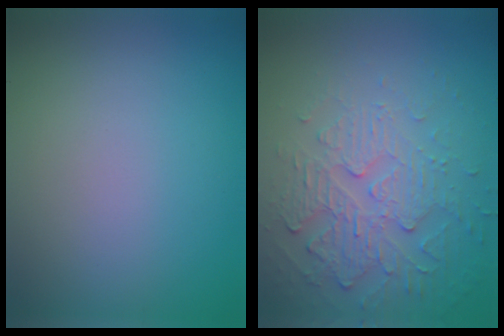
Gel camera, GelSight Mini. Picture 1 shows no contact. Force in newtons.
{"total": 4.3, "press": 3.5, "slide": 2.6}